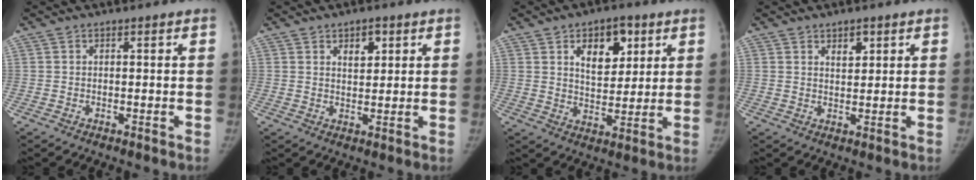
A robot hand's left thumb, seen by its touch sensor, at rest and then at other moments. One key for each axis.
{"total": 4.1, "fx": 1.9, "fy": 2.4, "fz": 2.7, "tx": -0.024, "ty": -0.010, "tz": 0.030}
{"total": 10.4, "fx": 4.5, "fy": 6.3, "fz": 6.9, "tx": -0.065, "ty": -0.020, "tz": 0.069}
{"total": 3.1, "fx": 1.7, "fy": 1.8, "fz": 2.0, "tx": -0.017, "ty": -0.010, "tz": 0.028}